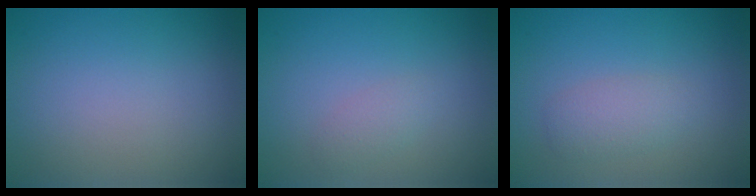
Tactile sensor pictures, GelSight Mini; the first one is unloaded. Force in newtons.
{"total": 1.2, "press": 1.2, "slide": 0.1}
{"total": 2.1, "press": 2.1, "slide": 0.1}